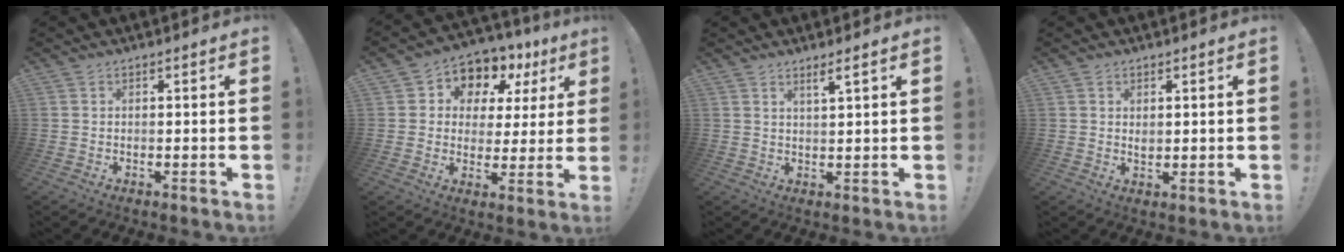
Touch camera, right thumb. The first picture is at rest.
{"total": 8.4, "force": [4.8, 6.2, 3.0], "torque": [-0.041, -0.047, 0.087]}
{"total": 3.1, "force": [2.1, 0.0, 2.3], "torque": [-0.041, -0.009, 0.033]}
{"total": 1.6, "force": [0.9, 1.2, 0.7], "torque": [-0.005, -0.002, 0.014]}